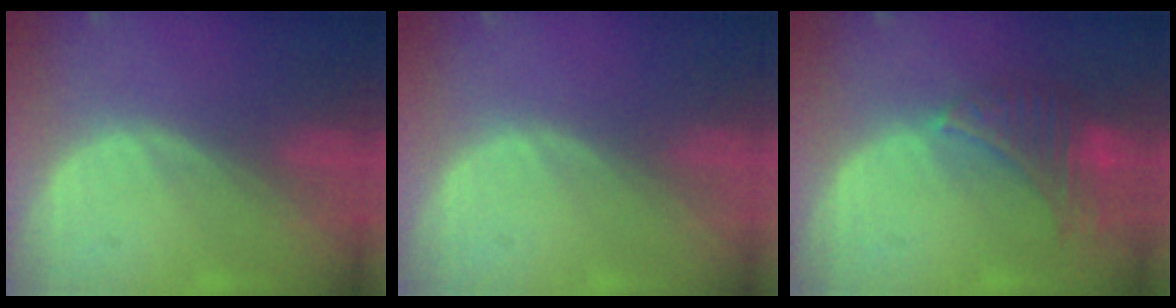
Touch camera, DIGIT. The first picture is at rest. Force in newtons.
{"total": 0.0}
{"total": 8.1, "press": 7.0, "slide": 4.0}